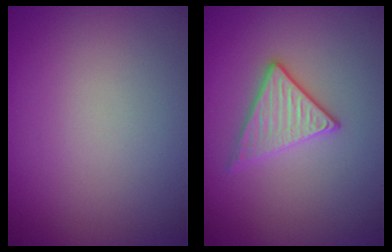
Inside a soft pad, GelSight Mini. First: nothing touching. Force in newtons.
{"total": 2.8, "press": 2.7, "slide": 0.6}